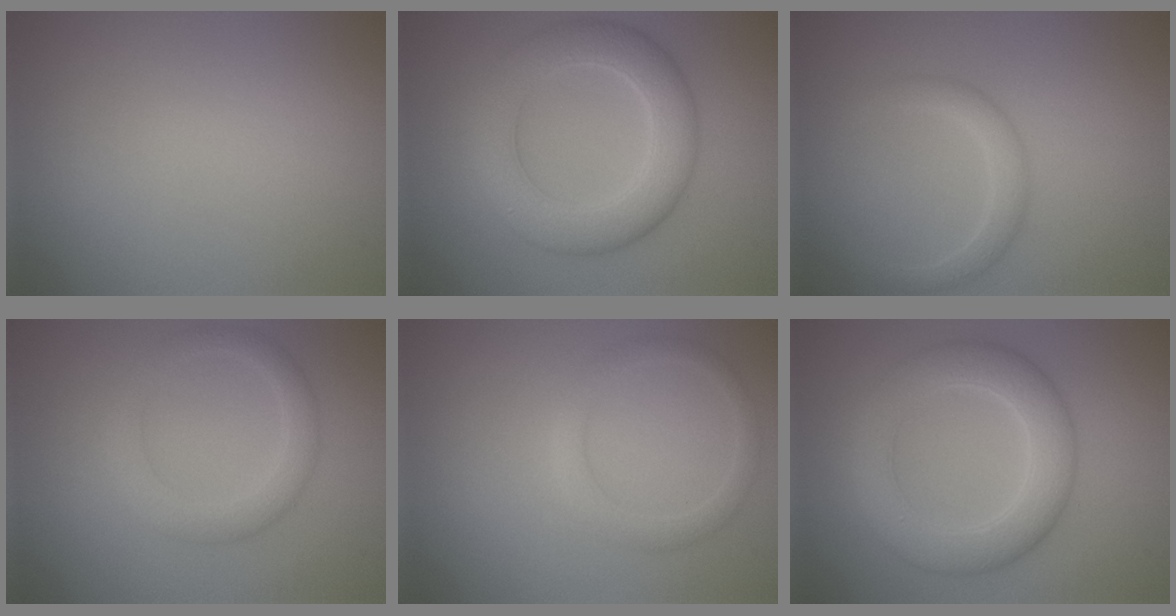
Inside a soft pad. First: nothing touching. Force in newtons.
{"total": 4.7, "press": 4.7, "slide": 0.5}
{"total": 2.3, "press": 2.3, "slide": 0.2}
{"total": 2.8, "press": 2.8, "slide": 0.2}
{"total": 2.1, "press": 2.0, "slide": 0.3}
{"total": 5.7, "press": 5.7, "slide": 0.1}